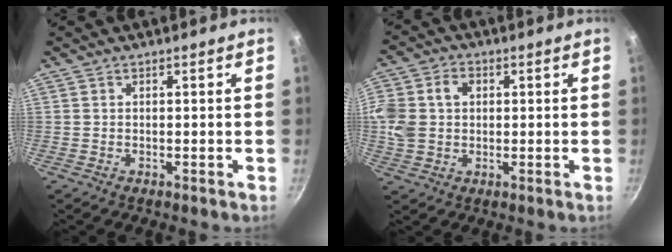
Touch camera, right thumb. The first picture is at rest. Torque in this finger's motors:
{"motor_torque": [1.00, 1.95, 1.22, 0.21, 0.12]}